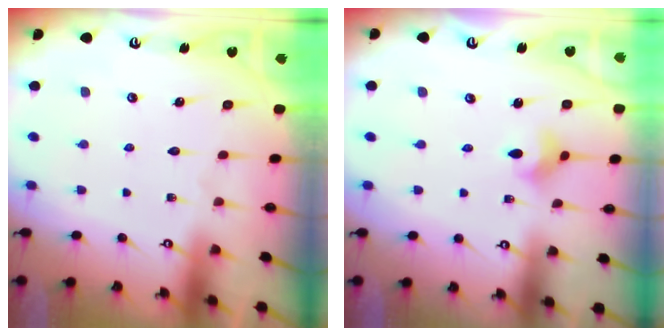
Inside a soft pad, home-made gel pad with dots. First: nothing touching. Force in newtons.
{"total": 4.3, "press": 4.3, "slide": 0.7}